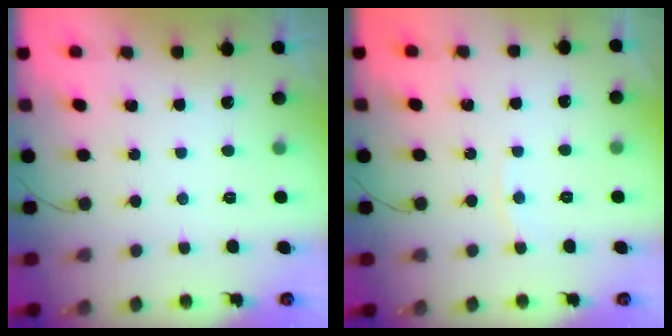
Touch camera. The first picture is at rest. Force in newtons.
{"total": 3.4, "press": 3.4, "slide": 0.5}